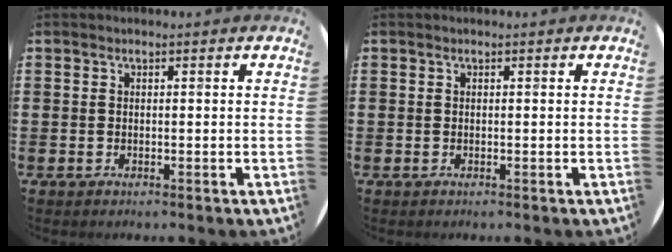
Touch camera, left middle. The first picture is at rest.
{"total": 0.0}